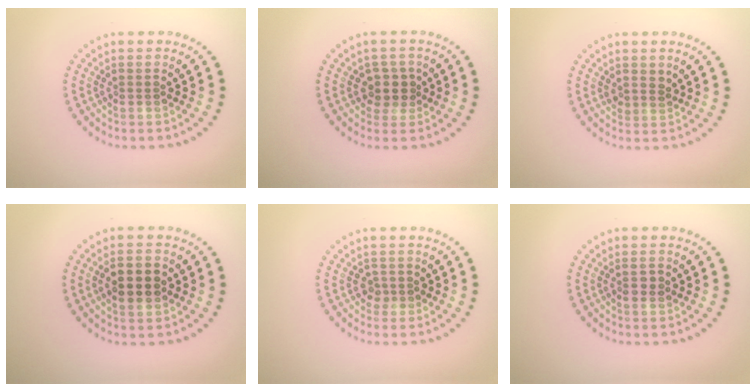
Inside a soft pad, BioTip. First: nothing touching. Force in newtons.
{"total": 2.2, "press": 1.9, "slide": 1.1}
{"total": 1.3, "press": 1.0, "slide": 0.7}
{"total": 3.9, "press": 3.9, "slide": 0.2}
{"total": 1.1, "press": 0.8, "slide": 0.8}
{"total": 1.1, "press": 1.1, "slide": 0.1}